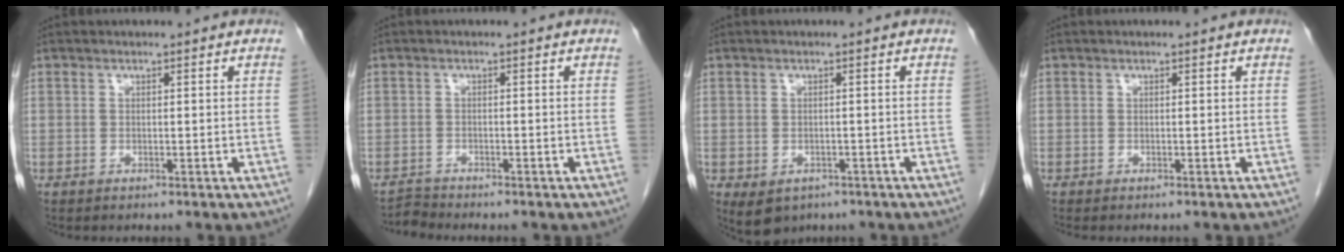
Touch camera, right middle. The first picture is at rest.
{"total": 1.4, "force": [-1.2, -0.4, -0.6], "torque": [0.014, -0.012, -0.024]}
{"total": 4.1, "force": [-2.1, 3.0, 1.9], "torque": [-0.030, -0.004, -0.020]}
{"total": 0.0}